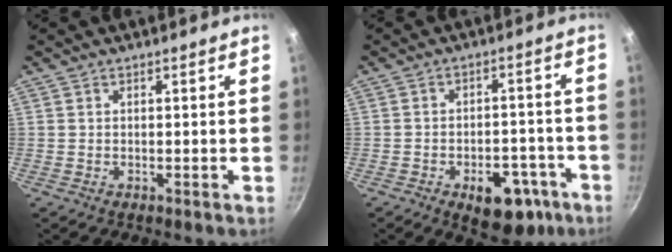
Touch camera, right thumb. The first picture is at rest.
{"total": 11.1, "force": [-5.7, 6.1, 7.3], "torque": [-0.074, 0.035, -0.073]}